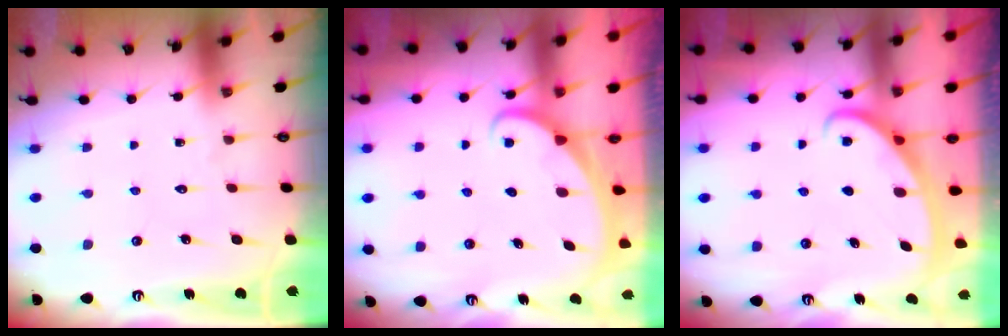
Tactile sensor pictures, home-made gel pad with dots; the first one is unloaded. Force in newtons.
{"total": 1.8, "press": 1.8, "slide": 0.1}
{"total": 2.9, "press": 2.9, "slide": 0.3}